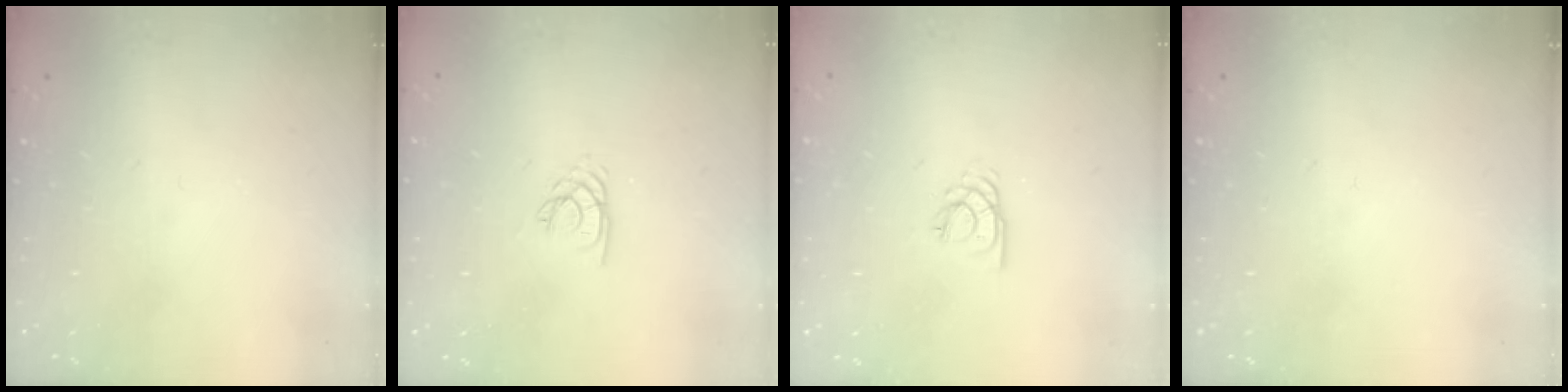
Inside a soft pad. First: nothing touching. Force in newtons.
{"total": 2.1, "press": 2.1, "slide": 0.3}
{"total": 2.8, "press": 2.7, "slide": 0.3}
{"total": 0.0}